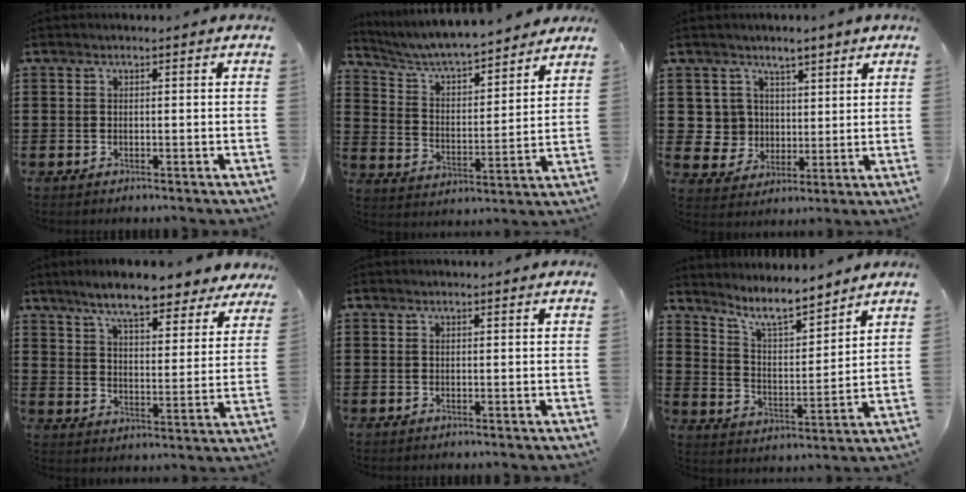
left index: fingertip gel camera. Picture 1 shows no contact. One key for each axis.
{"total": 5.7, "fx": 5.3, "fy": 0.8, "fz": 2.0, "tx": -0.063, "ty": -0.036, "tz": 0.086}
{"total": 6.3, "fx": 3.6, "fy": 5.2, "fz": -0.8, "tx": -0.019, "ty": -0.011, "tz": 0.070}
{"total": 8.3, "fx": 7.4, "fy": 1.0, "fz": 3.6, "tx": -0.098, "ty": -0.030, "tz": 0.133}
{"total": 0.0}
{"total": 8.0, "fx": 7.1, "fy": 0.9, "fz": 3.5, "tx": -0.084, "ty": -0.038, "tz": 0.126}